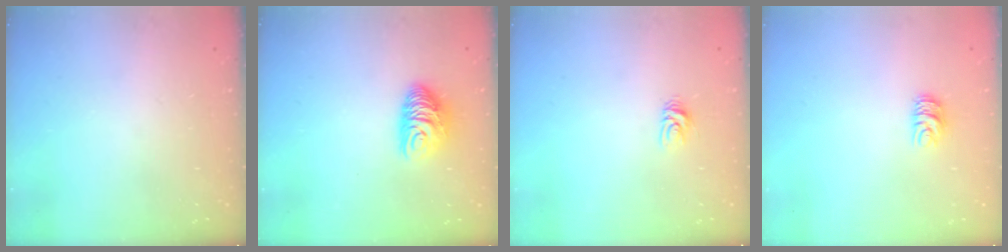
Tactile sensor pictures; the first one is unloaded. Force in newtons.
{"total": 8.4, "press": 8.4, "slide": 0.8}
{"total": 4.8, "press": 4.8, "slide": 0.4}
{"total": 5.6, "press": 5.6, "slide": 0.4}